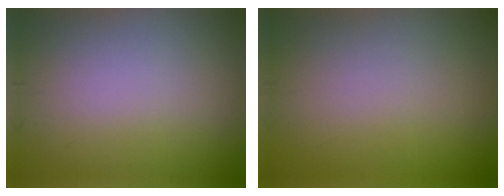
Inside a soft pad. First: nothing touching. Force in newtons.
{"total": 0.0}